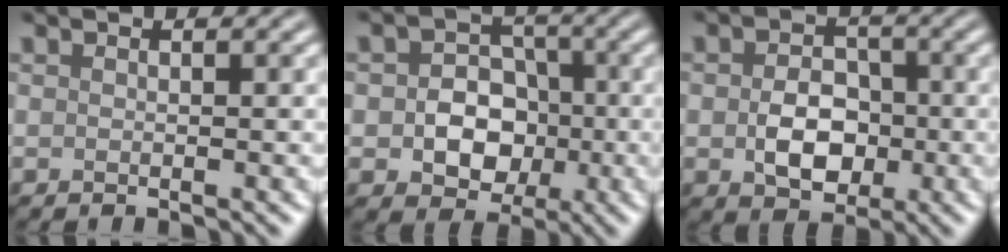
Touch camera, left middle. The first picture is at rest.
{"total": 6.0, "force": [-0.9, 4.9, 3.4], "torque": [-0.026, -0.005, -0.029]}
{"total": 4.8, "force": [-0.8, 3.5, 3.2], "torque": [-0.054, -0.004, -0.014]}